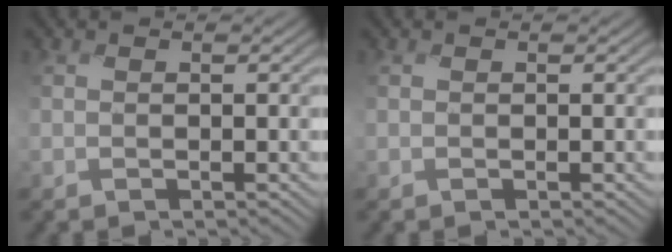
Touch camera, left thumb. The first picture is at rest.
{"total": 0.0}